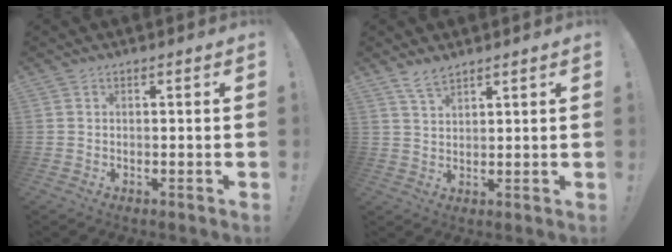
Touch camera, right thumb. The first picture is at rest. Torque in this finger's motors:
{"motor_torque": [-0.10, 0.26, -0.21, 0.22, -0.01]}